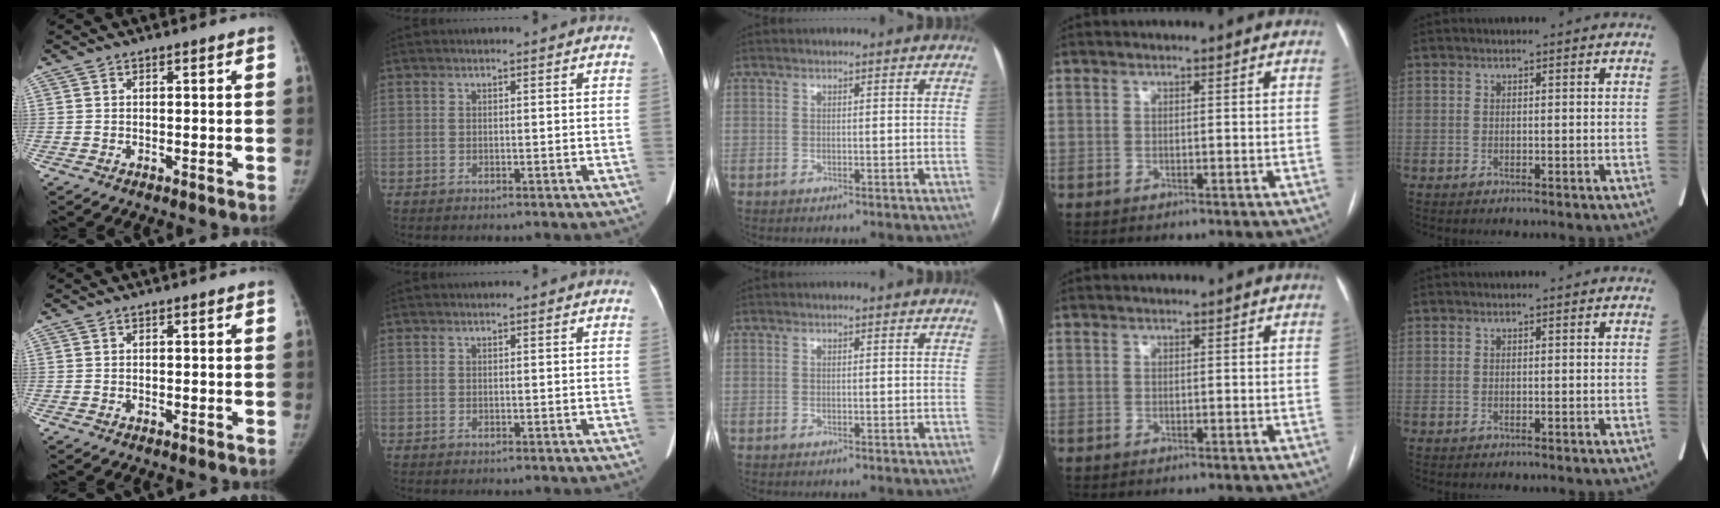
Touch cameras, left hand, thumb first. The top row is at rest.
{}